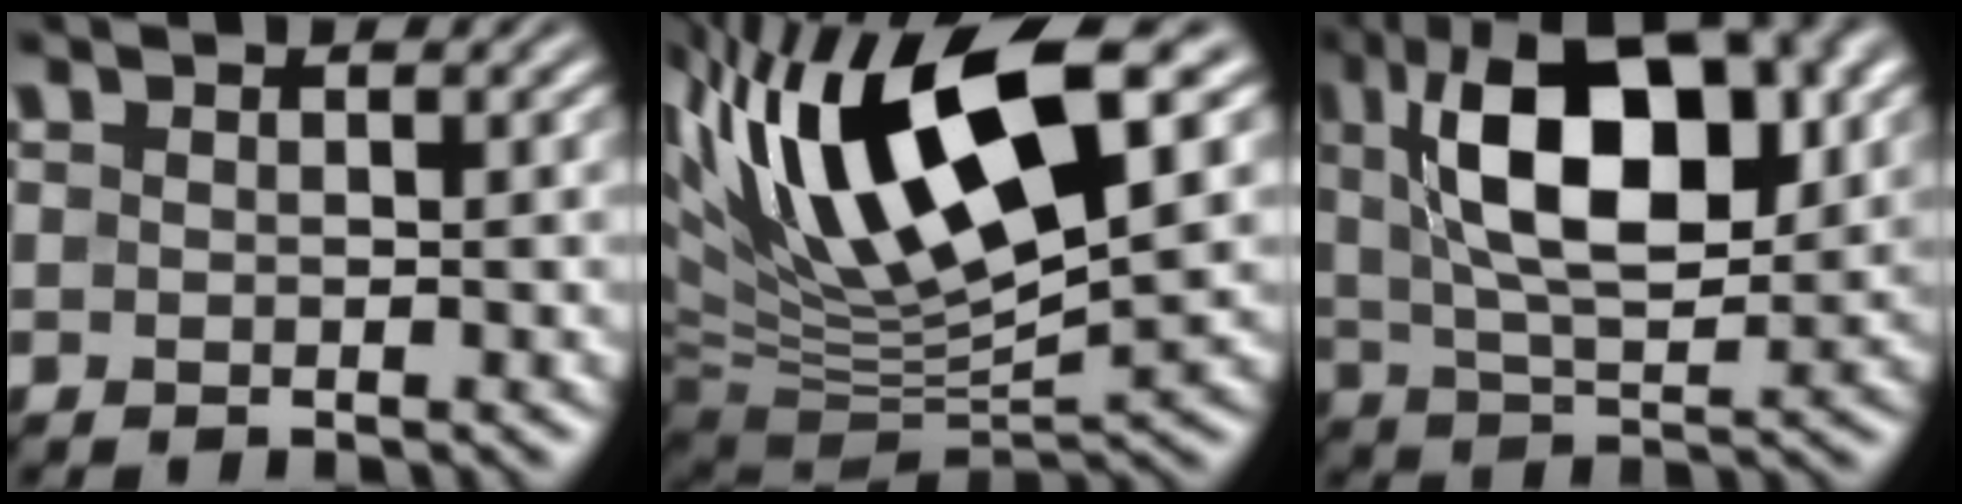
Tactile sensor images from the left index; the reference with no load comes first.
{"total": 14.3, "force": [4.7, 4.7, 12.7], "torque": [-0.224, 0.012, 0.083]}
{"total": 13.3, "force": [4.0, 6.1, 11.2], "torque": [-0.178, 0.010, 0.061]}